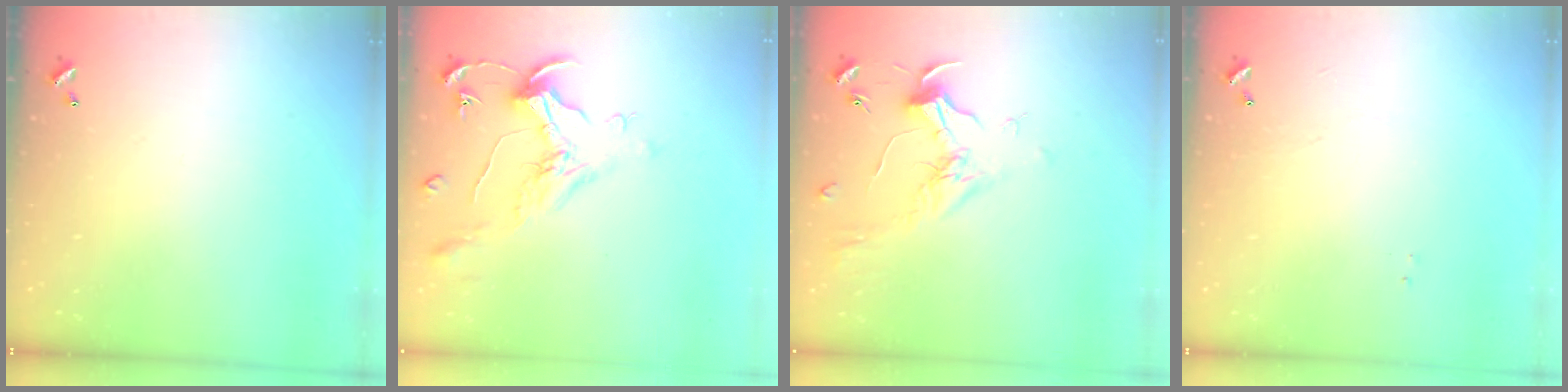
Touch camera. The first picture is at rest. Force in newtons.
{"total": 1.6, "press": 1.4, "slide": 0.7}
{"total": 1.8, "press": 1.6, "slide": 0.7}
{"total": 1.2, "press": 1.1, "slide": 0.3}